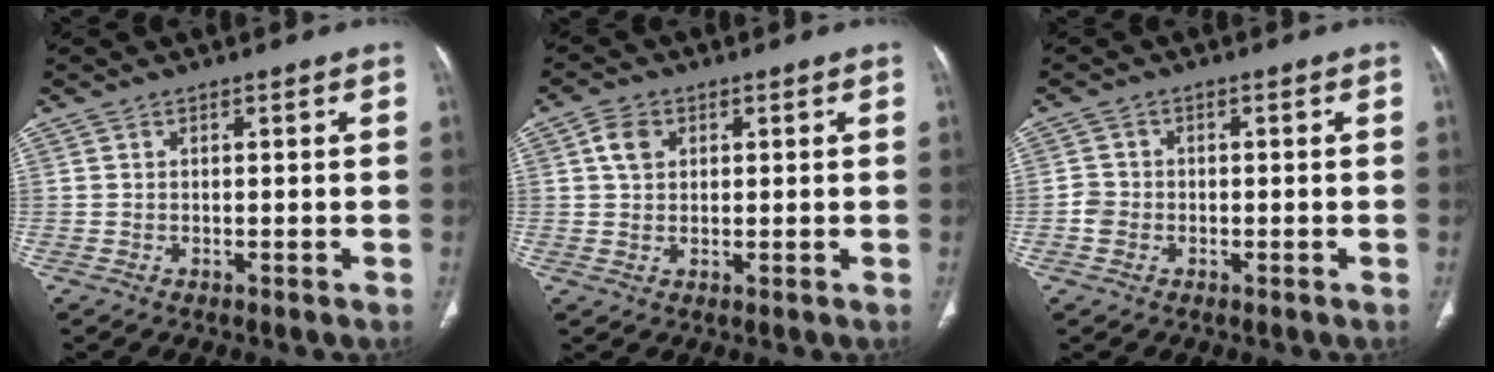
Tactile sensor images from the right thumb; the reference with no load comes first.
{"total": 3.9, "force": [1.2, 2.9, 2.3], "torque": [-0.039, 0.001, 0.023]}
{"total": 2.3, "force": [-0.9, 1.9, 0.8], "torque": [-0.010, 0.009, -0.021]}